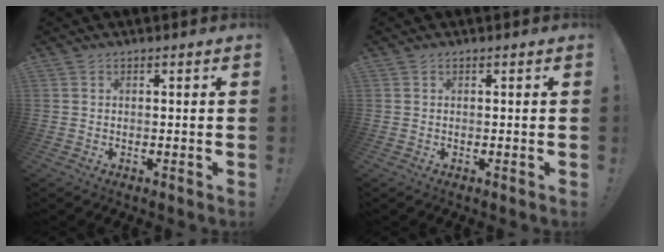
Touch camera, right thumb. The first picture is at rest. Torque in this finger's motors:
{"motor_torque": [0.00, 0.00, 0.00, 0.00, 0.00]}